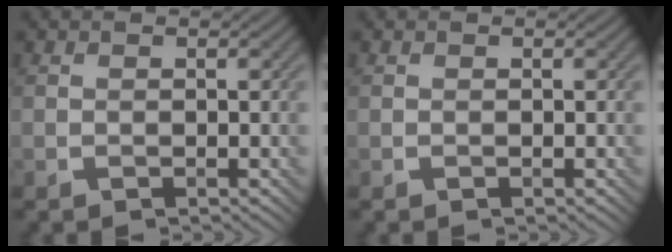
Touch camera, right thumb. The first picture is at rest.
{"total": 0.0}